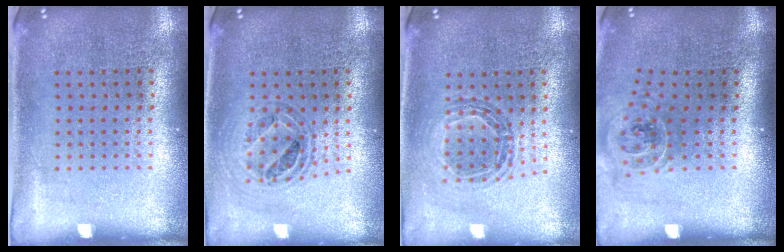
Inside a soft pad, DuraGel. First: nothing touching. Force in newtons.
{"total": 0.7, "press": 0.7, "slide": 0.0}
{"total": 0.9, "press": 0.9, "slide": 0.1}
{"total": 1.1, "press": 1.0, "slide": 0.3}